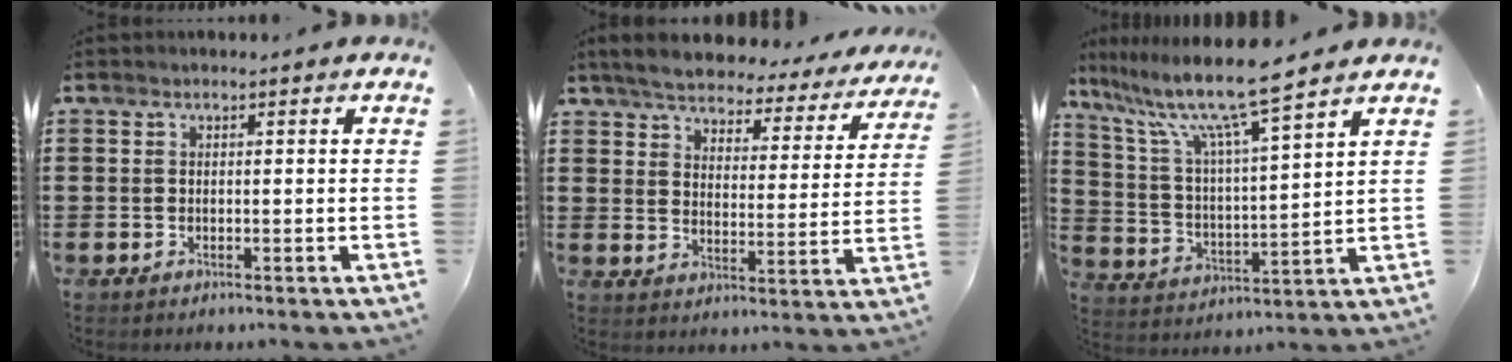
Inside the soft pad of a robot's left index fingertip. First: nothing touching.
{"total": 4.8, "force": [4.6, 0.7, 1.1], "torque": [-0.049, -0.031, 0.076]}
{"total": 10.8, "force": [9.0, -0.1, 6.1], "torque": [-0.151, -0.048, 0.150]}